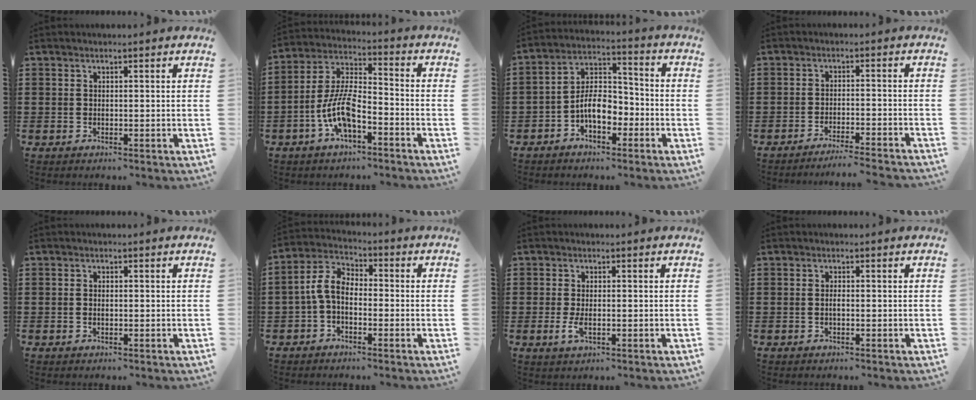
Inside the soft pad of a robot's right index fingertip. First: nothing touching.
{"total": 9.3, "force": [-4.1, 3.7, 7.4], "torque": [-0.177, -0.001, -0.082]}
{"total": 7.0, "force": [-3.1, 3.9, 4.9], "torque": [-0.099, 0.014, -0.061]}
{"total": 3.0, "force": [-2.9, -0.5, 0.7], "torque": [-0.014, -0.004, -0.060]}
{"total": 0.7, "force": [-0.1, 0.4, 0.6], "torque": [-0.013, 0.001, -0.001]}
{"total": 5.4, "force": [-1.1, 3.4, 4.0], "torque": [-0.116, 0.001, -0.031]}
{"total": 2.6, "force": [-0.5, 1.1, 2.3], "torque": [-0.060, -0.008, -0.012]}
{"total": 0.7, "force": [-0.1, 0.3, 0.6], "torque": [-0.014, -0.001, -0.001]}